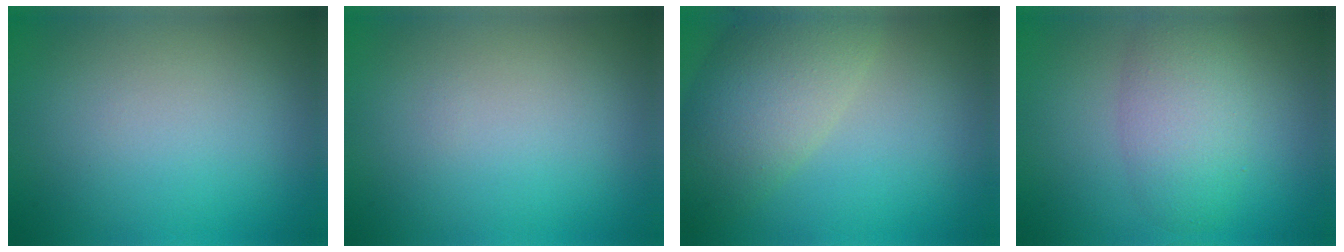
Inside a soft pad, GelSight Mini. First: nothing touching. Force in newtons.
{"total": 0.0}
{"total": 6.5, "press": 6.4, "slide": 0.4}
{"total": 4.4, "press": 4.4, "slide": 0.2}